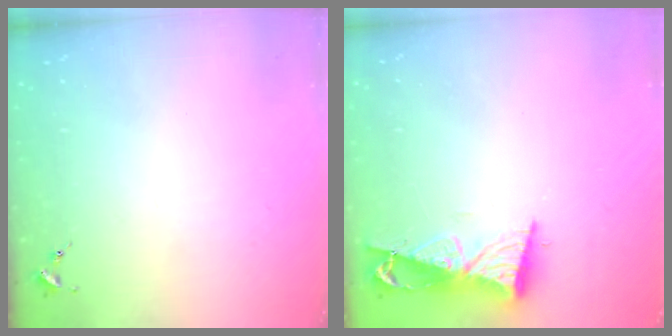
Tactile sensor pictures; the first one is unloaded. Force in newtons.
{"total": 9.0, "press": 9.0, "slide": 1.1}